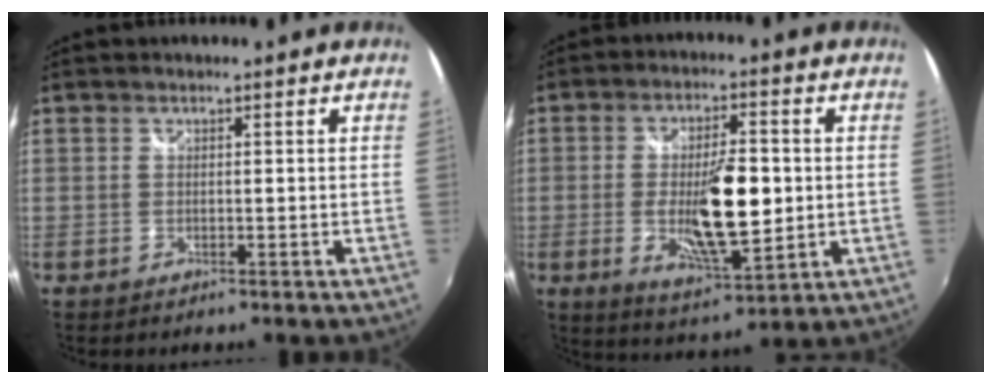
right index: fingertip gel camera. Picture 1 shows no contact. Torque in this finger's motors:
{"motor_torque": [1.77, -0.37, 0.98, 0.21]}